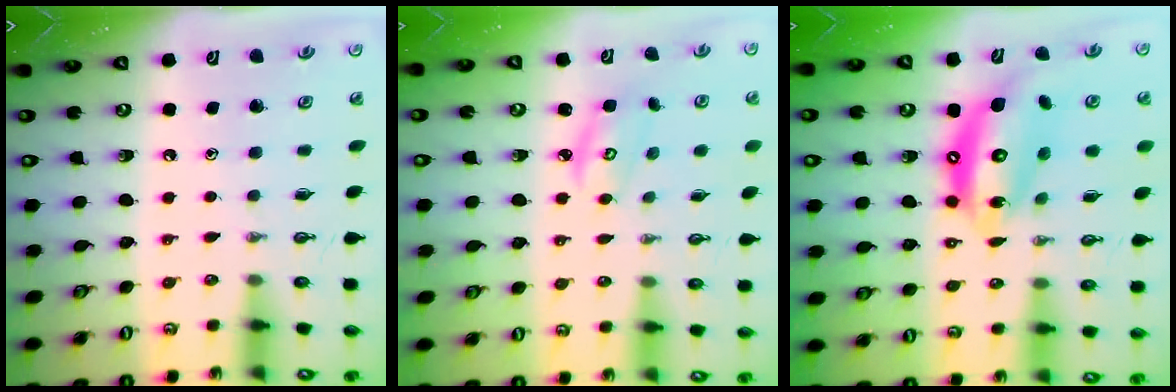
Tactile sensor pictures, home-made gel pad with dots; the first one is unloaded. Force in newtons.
{"total": 3.7, "press": 3.7, "slide": 0.4}
{"total": 15.7, "press": 15.6, "slide": 1.5}